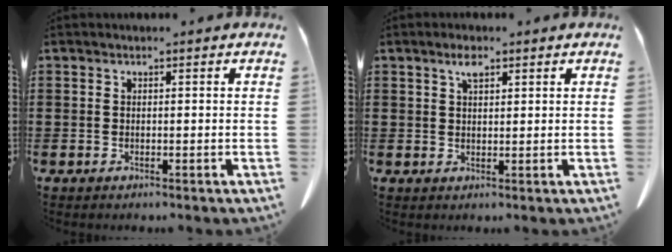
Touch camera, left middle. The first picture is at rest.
{"total": 2.5, "force": [1.6, 1.0, 1.6], "torque": [-0.029, 0.001, 0.027]}